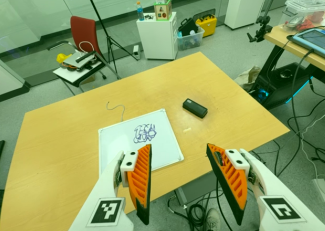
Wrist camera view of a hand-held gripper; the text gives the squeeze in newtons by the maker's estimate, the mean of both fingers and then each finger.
{"total": 0.0}